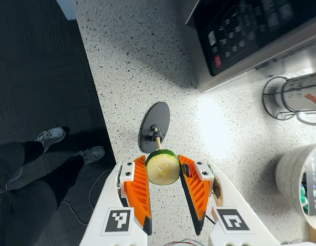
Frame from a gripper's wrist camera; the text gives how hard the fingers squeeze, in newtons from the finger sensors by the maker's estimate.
{"total": 9.6, "left": 9.6, "right": 9.6}